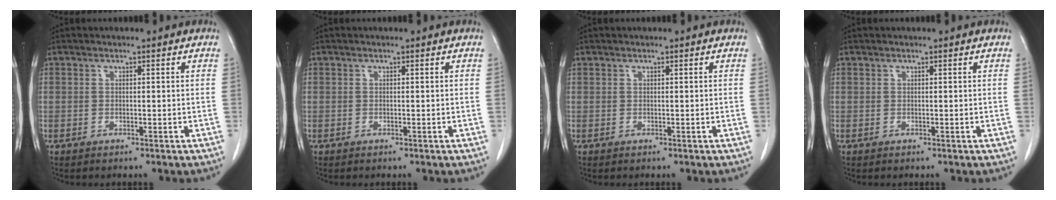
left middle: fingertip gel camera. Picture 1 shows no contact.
{"total": 0.0}
{"total": 0.0}
{"total": 0.0}